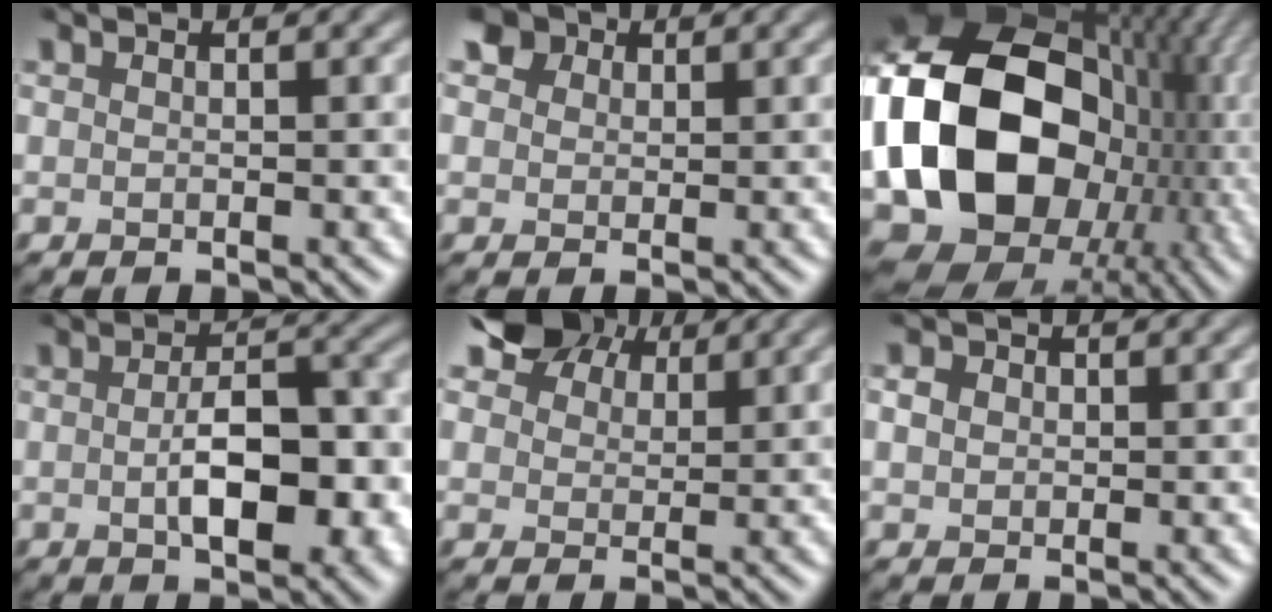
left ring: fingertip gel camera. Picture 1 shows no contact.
{"total": 5.9, "force": [3.4, 3.9, 2.8], "torque": [-0.081, 0.004, 0.047]}
{"total": 20.2, "force": [-2.6, 15.5, 12.6], "torque": [-0.262, -0.016, -0.046]}
{"total": 7.0, "force": [-1.7, 3.4, 5.8], "torque": [-0.094, -0.008, -0.031]}
{"total": 6.2, "force": [3.8, 4.0, 2.9], "torque": [-0.068, 0.006, 0.061]}
{"total": 1.8, "force": [0.1, 1.6, 0.8], "torque": [-0.020, 0.007, -0.002]}